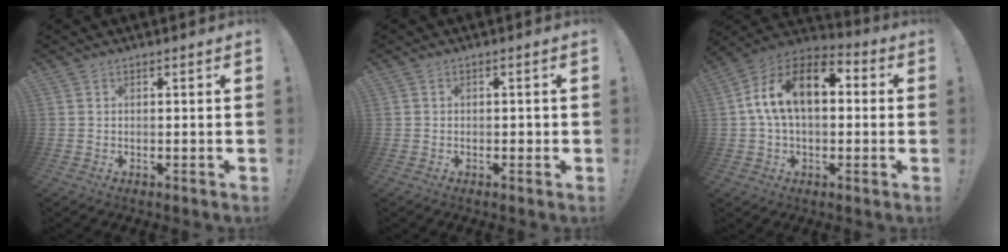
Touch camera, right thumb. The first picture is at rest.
{"total": 1.3, "force": [-0.6, 1.0, 0.6], "torque": [-0.012, 0.006, -0.011]}
{"total": 16.4, "force": [3.8, 9.4, 12.9], "torque": [-0.222, 0.004, 0.061]}